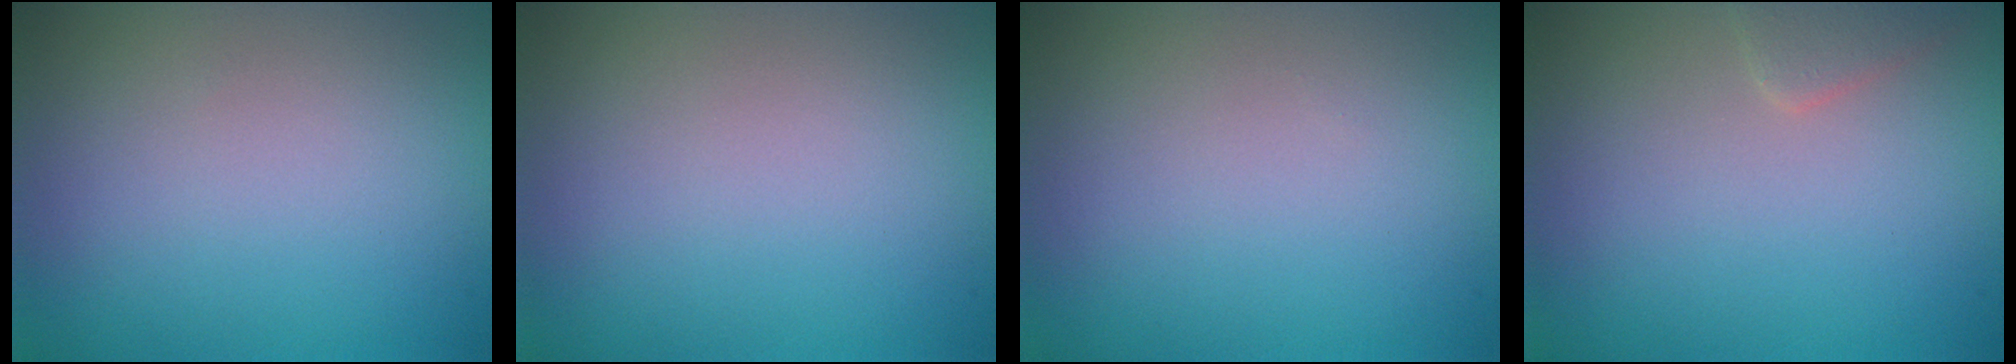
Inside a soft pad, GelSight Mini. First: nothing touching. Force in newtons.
{"total": 0.0}
{"total": 0.0}
{"total": 1.6, "press": 1.6, "slide": 0.0}